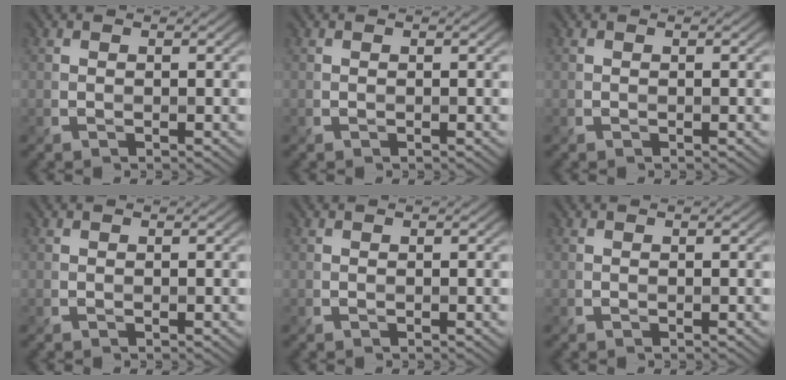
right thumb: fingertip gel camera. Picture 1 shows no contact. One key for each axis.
{"total": 0.0}
{"total": 0.0}
{"total": 0.0}
{"total": 0.0}
{"total": 0.0}